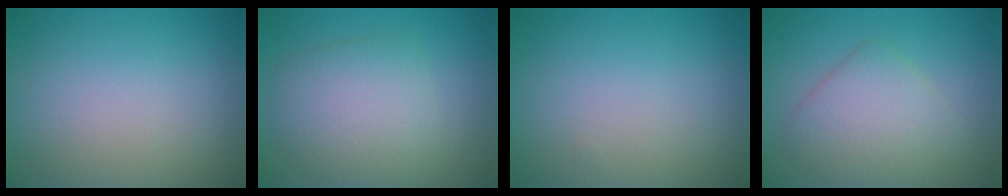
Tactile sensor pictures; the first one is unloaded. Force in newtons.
{"total": 5.2, "press": 5.2, "slide": 0.3}
{"total": 0.0}
{"total": 4.3, "press": 4.3, "slide": 0.2}